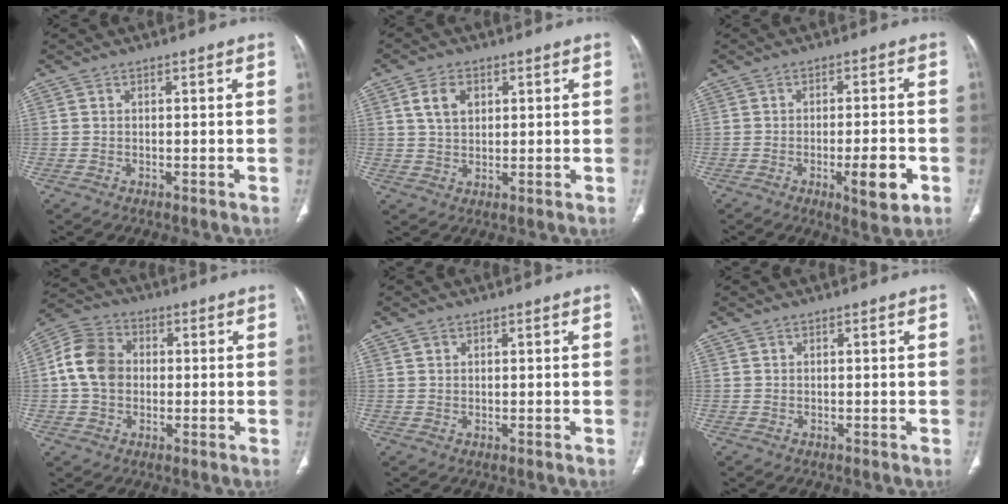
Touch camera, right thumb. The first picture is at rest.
{"total": 5.6, "force": [2.0, 3.8, 3.5], "torque": [-0.050, -0.005, 0.037]}
{"total": 7.9, "force": [-2.9, 2.0, 7.0], "torque": [-0.099, 0.003, -0.037]}
{"total": 9.8, "force": [0.4, 7.9, 5.8], "torque": [-0.093, 0.024, -0.002]}
{"total": 1.1, "force": [0.7, 0.8, 0.3], "torque": [0.000, -0.004, 0.013]}
{"total": 0.0}